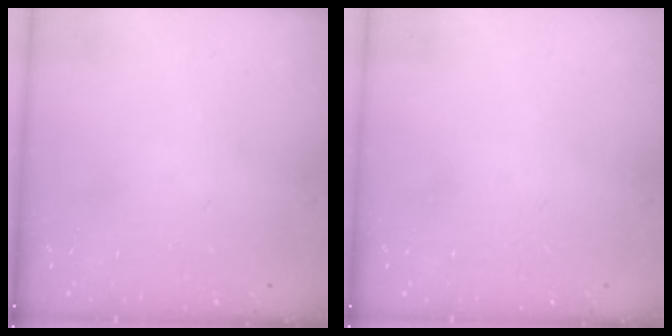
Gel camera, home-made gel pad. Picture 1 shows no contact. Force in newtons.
{"total": 0.0}